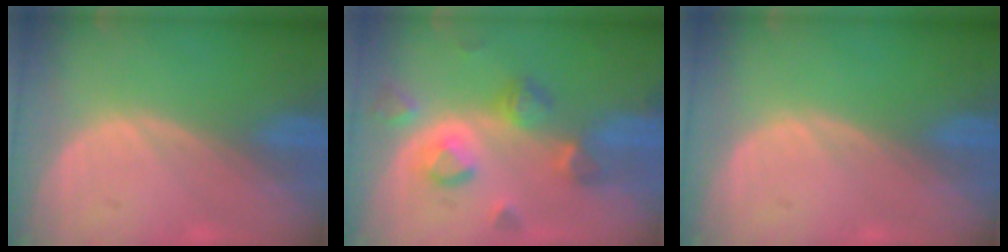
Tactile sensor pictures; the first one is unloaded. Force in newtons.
{"total": 7.1, "press": 7.0, "slide": 1.2}
{"total": 0.0}